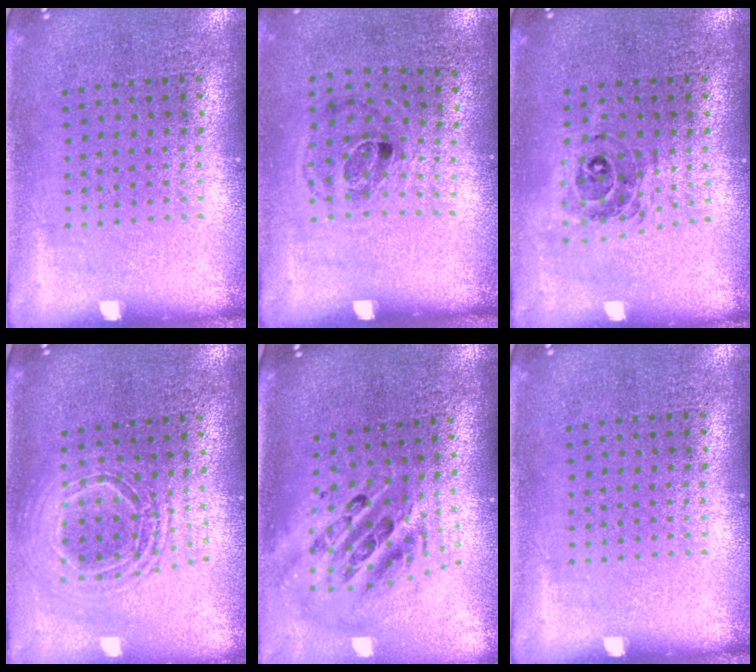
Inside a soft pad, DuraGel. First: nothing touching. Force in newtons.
{"total": 1.1, "press": 0.7, "slide": 0.9}
{"total": 0.8, "press": 0.8, "slide": 0.1}
{"total": 1.9, "press": 1.5, "slide": 1.1}
{"total": 2.5, "press": 1.7, "slide": 1.8}
{"total": 0.0}